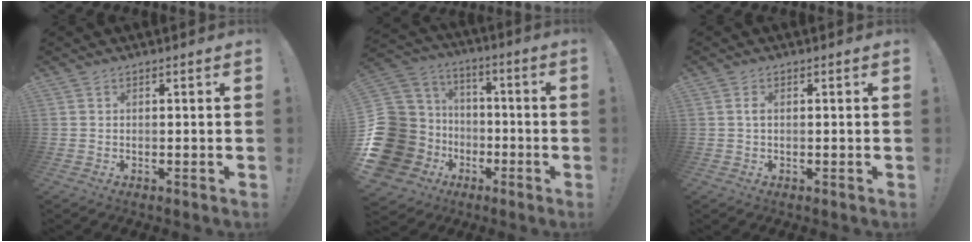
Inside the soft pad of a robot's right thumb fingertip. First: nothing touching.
{"total": 23.9, "force": [-5.5, 19.0, 13.3], "torque": [-0.260, 0.023, -0.035]}
{"total": 1.0, "force": [0.0, 0.5, 0.8], "torque": [-0.018, 0.004, -0.001]}